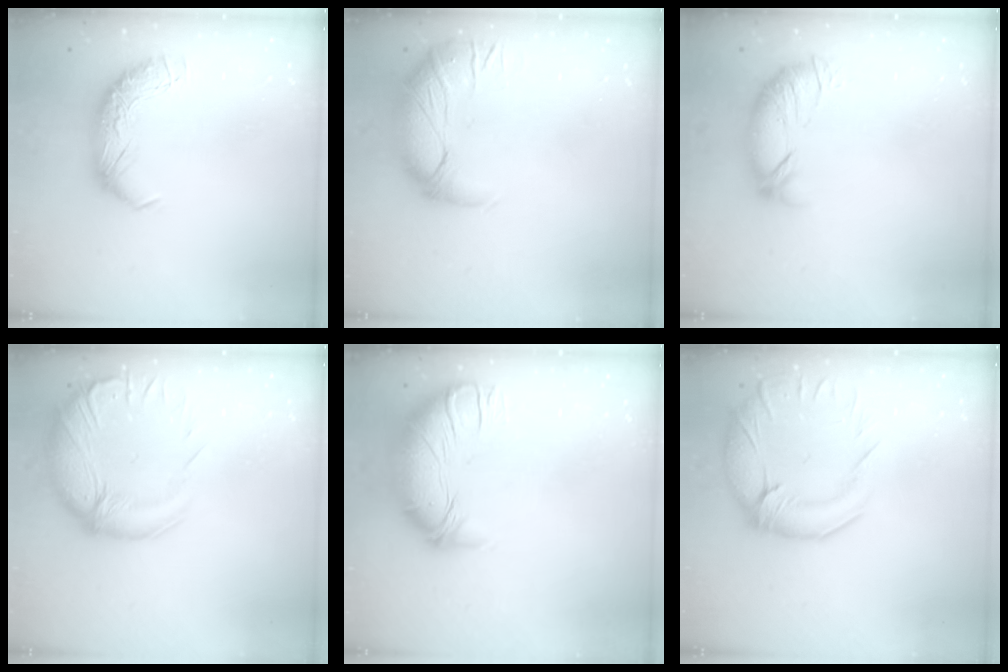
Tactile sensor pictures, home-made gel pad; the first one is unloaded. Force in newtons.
{"total": 2.9, "press": 0.7, "slide": 2.8}
{"total": 3.8, "press": 3.2, "slide": 2.0}
{"total": 4.9, "press": 3.0, "slide": 3.9}
{"total": 2.6, "press": 0.3, "slide": 2.6}
{"total": 6.1, "press": 4.8, "slide": 3.8}